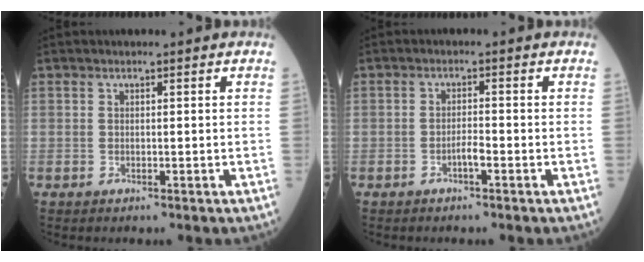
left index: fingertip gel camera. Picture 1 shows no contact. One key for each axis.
{"total": 1.9, "fx": -1.4, "fy": 0.2, "fz": 1.3, "tx": -0.022, "ty": -0.002, "tz": -0.026}